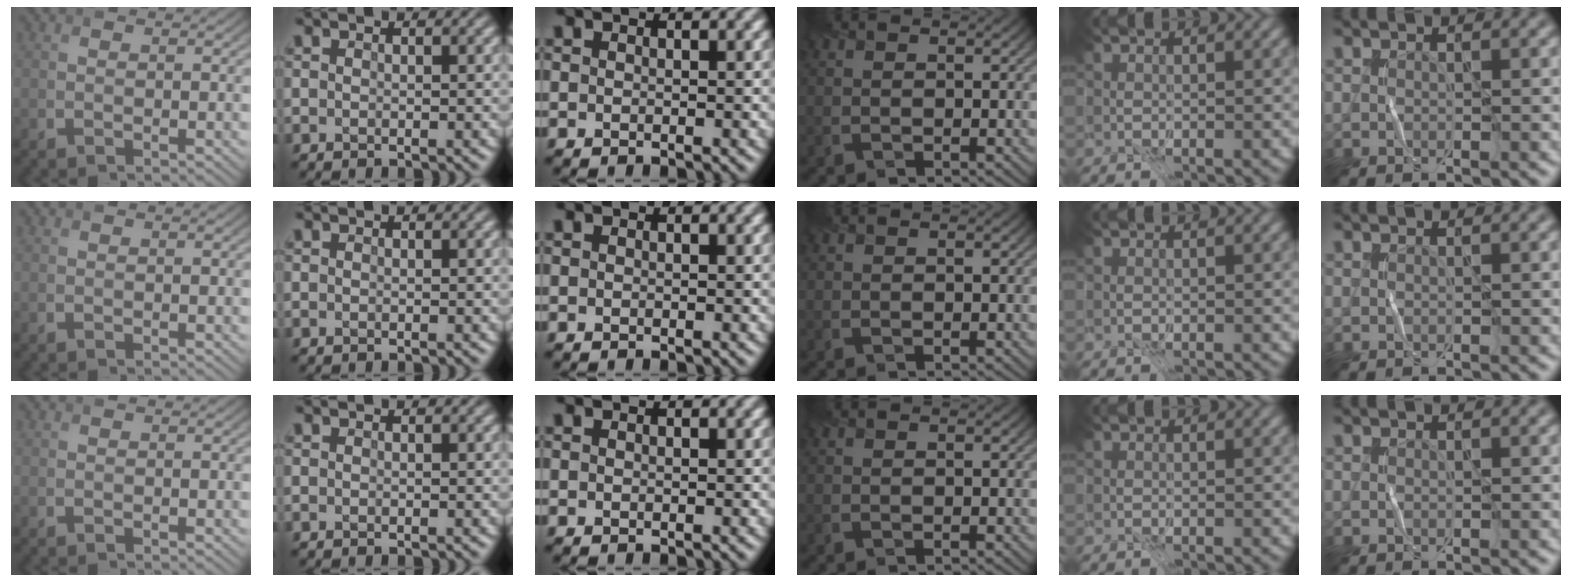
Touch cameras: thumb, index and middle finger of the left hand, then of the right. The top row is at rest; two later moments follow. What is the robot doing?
{"motion": "fold", "object": "coffee filter"}